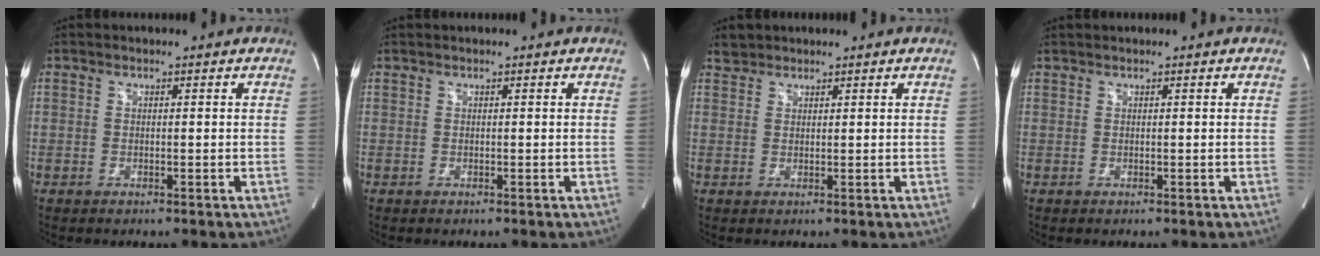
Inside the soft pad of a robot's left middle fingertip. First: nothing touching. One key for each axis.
{"total": 0.0}
{"total": 1.7, "fx": 1.5, "fy": 0.7, "fz": -0.2, "tx": 0.002, "ty": 0.008, "tz": 0.027}
{"total": 0.6, "fx": 0.6, "fy": 0.0, "fz": 0.2, "tx": -0.009, "ty": 0.015, "tz": 0.018}